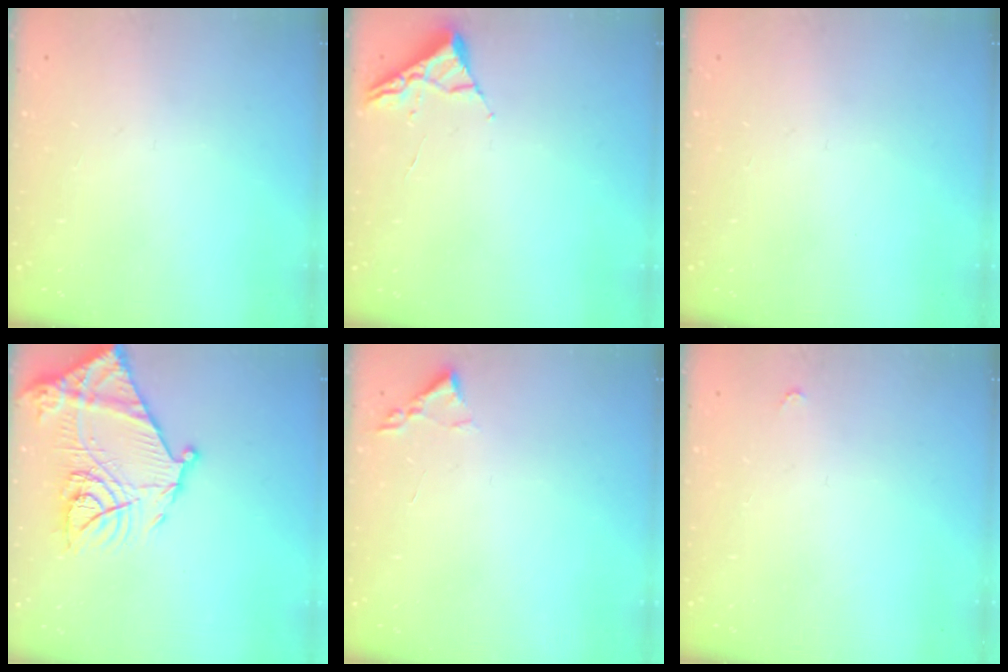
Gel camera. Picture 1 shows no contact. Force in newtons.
{"total": 2.6, "press": 2.6, "slide": 0.3}
{"total": 0.0}
{"total": 20.6, "press": 20.5, "slide": 1.8}
{"total": 1.8, "press": 1.8, "slide": 0.3}
{"total": 2.8, "press": 2.8, "slide": 0.4}